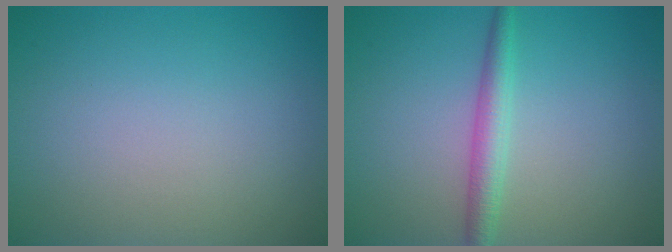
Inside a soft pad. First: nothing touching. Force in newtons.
{"total": 2.5, "press": 2.5, "slide": 0.1}